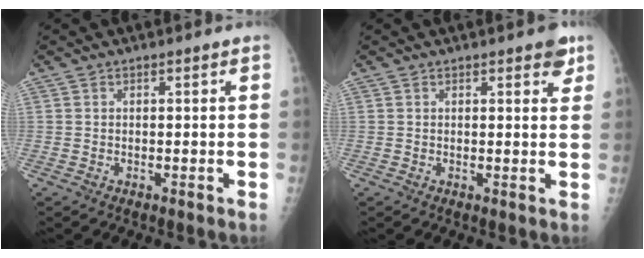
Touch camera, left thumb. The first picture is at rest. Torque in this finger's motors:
{"motor_torque": [0.29, 0.31, 0.21, 0.01, 0.00]}